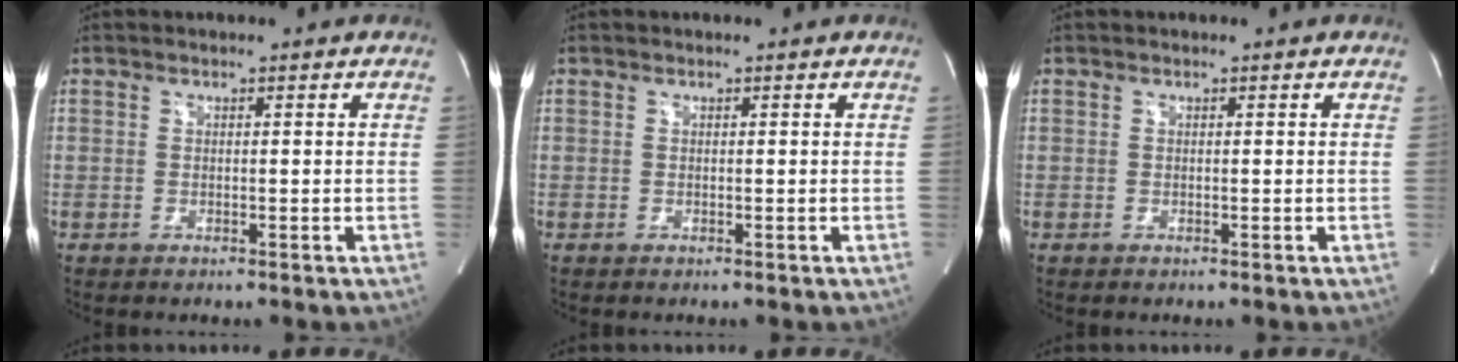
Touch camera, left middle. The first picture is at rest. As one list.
[{"total": 0.0}, {"total": 0.0}]